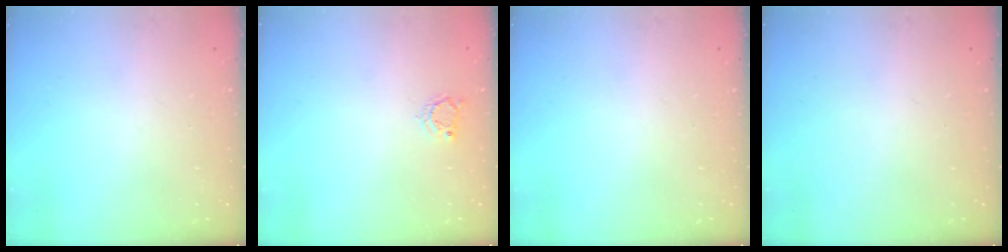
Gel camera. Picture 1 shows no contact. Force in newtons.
{"total": 3.6, "press": 3.5, "slide": 0.4}
{"total": 0.0}
{"total": 0.0}